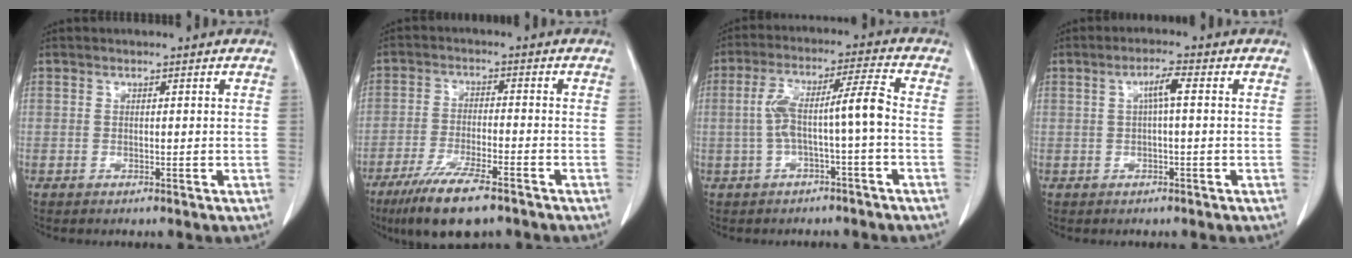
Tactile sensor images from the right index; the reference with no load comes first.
{"total": 10.4, "force": [-7.3, 1.7, 7.2], "torque": [-0.128, -0.023, -0.120]}
{"total": 8.1, "force": [-1.1, 0.3, 8.0], "torque": [-0.153, 0.036, -0.018]}
{"total": 2.9, "force": [0.5, 0.2, 2.9], "torque": [-0.054, 0.007, 0.010]}